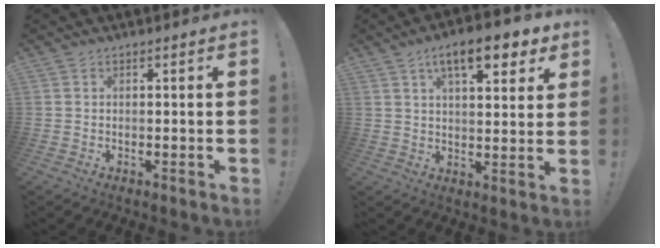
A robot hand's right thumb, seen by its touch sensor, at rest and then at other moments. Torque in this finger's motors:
{"motor_torque": [0.62, 2.97, 0.00, 0.24, 0.05]}